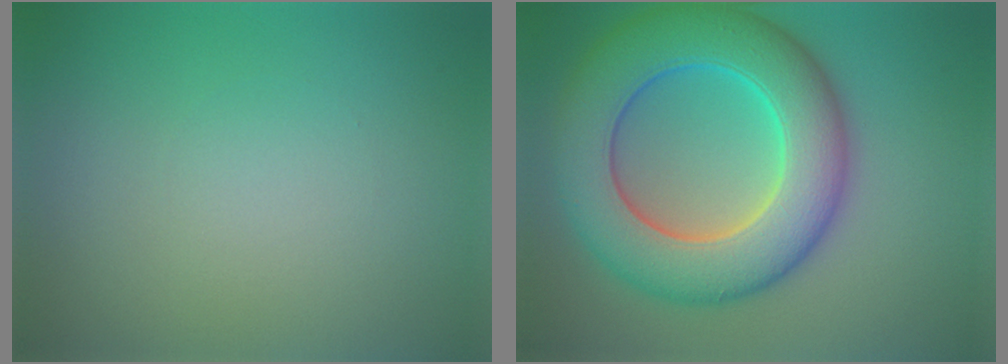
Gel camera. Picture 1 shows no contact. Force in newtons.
{"total": 11.8, "press": 11.8, "slide": 0.4}